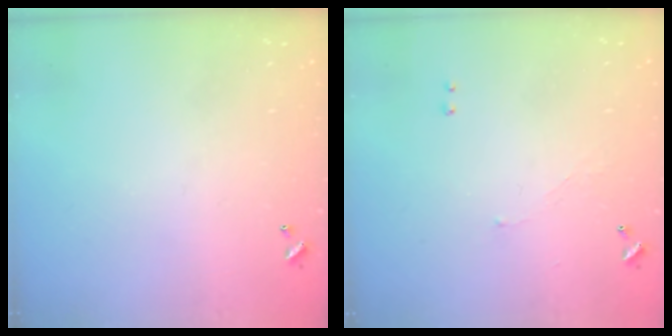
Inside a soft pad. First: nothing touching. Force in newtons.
{"total": 1.3, "press": 1.2, "slide": 0.5}